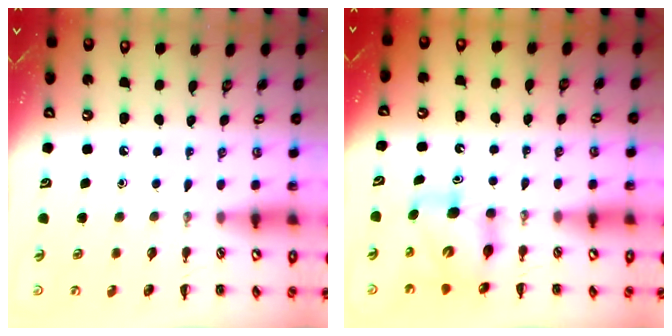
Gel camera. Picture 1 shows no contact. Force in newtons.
{"total": 6.6, "press": 6.4, "slide": 1.4}